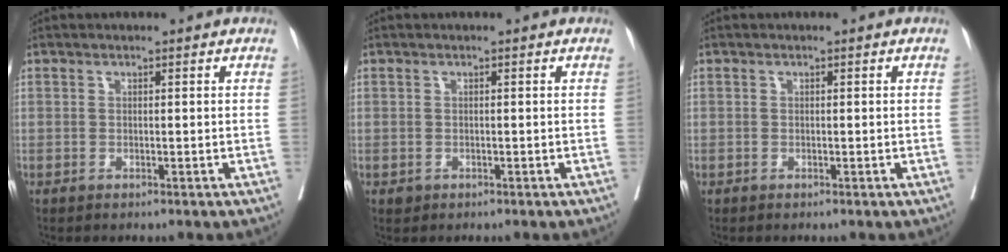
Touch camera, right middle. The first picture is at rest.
{"total": 0.6, "force": [-0.2, 0.6, 0.2], "torque": [-0.003, 0.002, -0.001]}
{"total": 0.0}